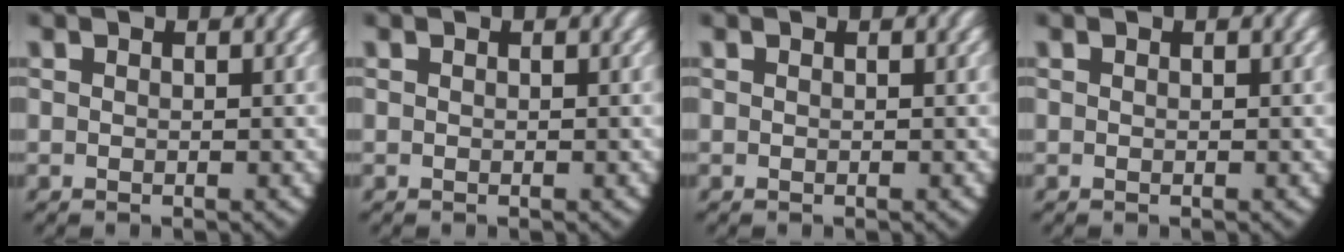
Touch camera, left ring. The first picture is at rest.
{"total": 0.0}
{"total": 0.0}
{"total": 0.0}